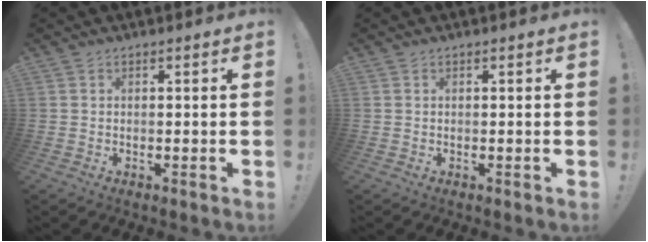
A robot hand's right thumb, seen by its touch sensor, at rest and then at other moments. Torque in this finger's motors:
{"motor_torque": [-0.04, 0.00, -0.09, 0.05, 0.00]}